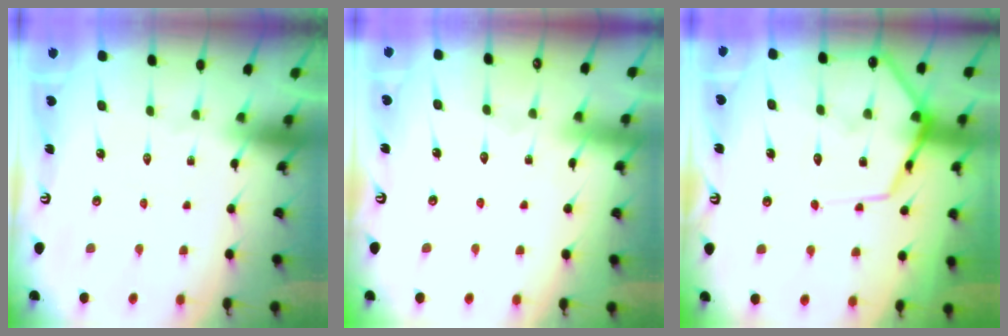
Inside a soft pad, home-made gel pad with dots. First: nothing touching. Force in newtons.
{"total": 4.4, "press": 4.4, "slide": 0.4}
{"total": 10.4, "press": 10.4, "slide": 1.1}